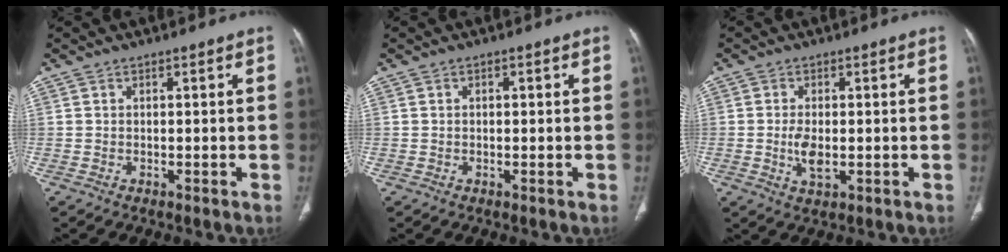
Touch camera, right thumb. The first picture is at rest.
{"total": 0.7, "force": [0.2, 0.3, 0.6], "torque": [-0.014, 0.003, 0.004]}
{"total": 4.1, "force": [-0.4, 2.0, 3.6], "torque": [-0.075, -0.005, -0.005]}